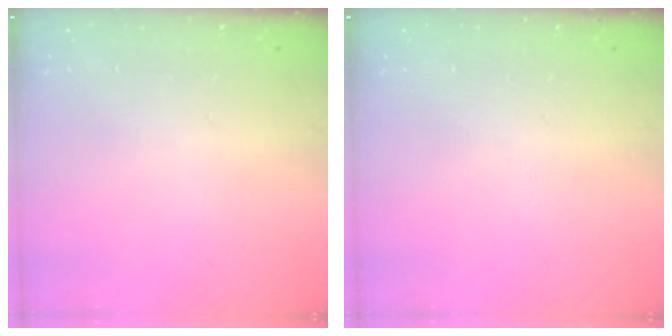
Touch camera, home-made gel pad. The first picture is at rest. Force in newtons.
{"total": 0.0}